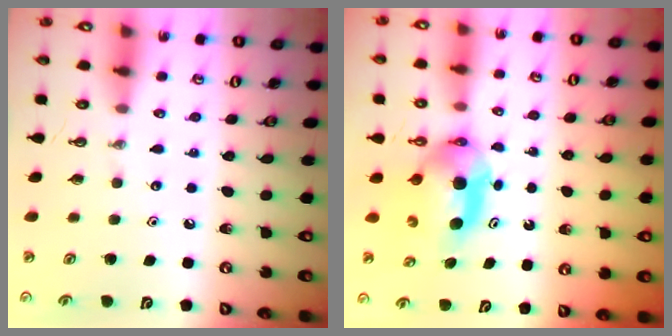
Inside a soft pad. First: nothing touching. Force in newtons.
{"total": 9.8, "press": 4.7, "slide": 8.5}